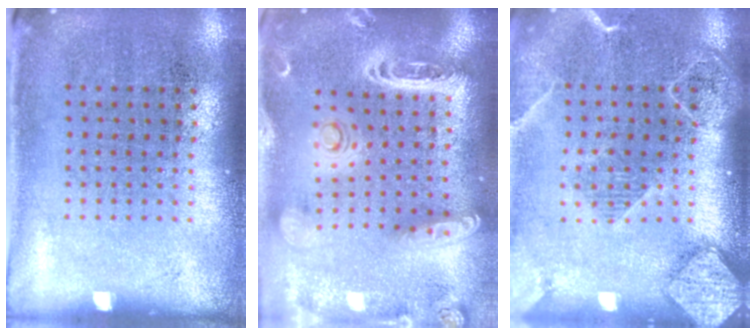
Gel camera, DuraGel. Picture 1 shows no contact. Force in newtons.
{"total": 3.0, "press": 2.5, "slide": 1.6}
{"total": 2.1, "press": 1.9, "slide": 0.9}